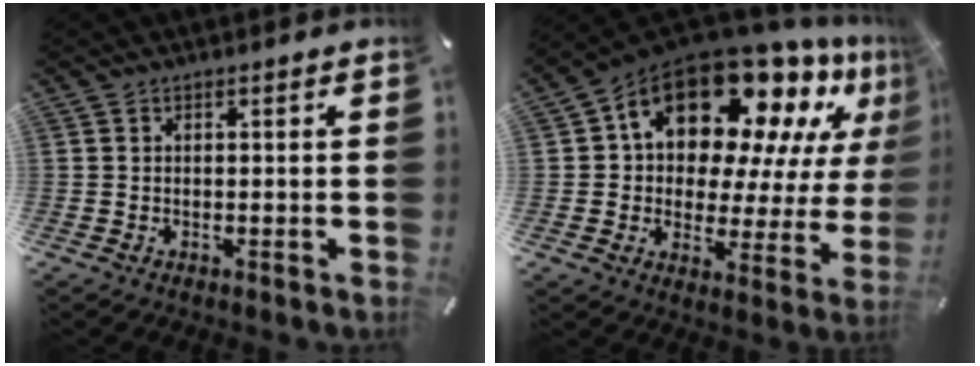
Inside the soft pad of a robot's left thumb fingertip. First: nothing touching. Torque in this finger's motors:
{"motor_torque": [1.58, 1.58, 2.11, -0.31, 0.26]}